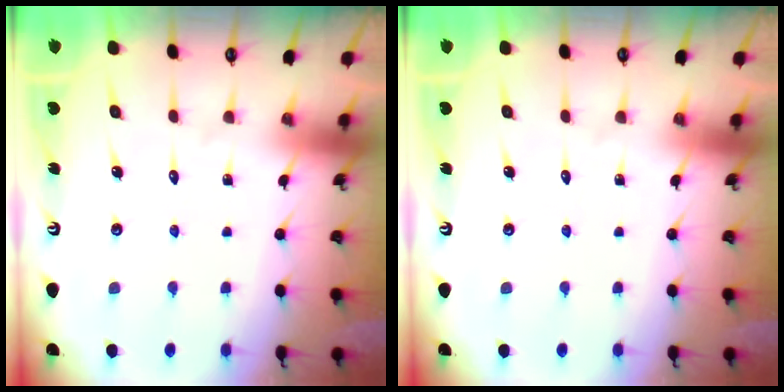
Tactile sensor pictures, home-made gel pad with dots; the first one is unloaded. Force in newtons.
{"total": 0.0}